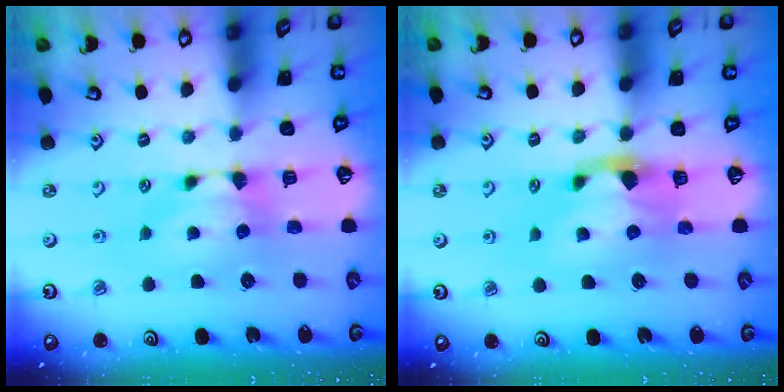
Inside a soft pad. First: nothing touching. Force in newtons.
{"total": 2.1, "press": 1.7, "slide": 1.2}